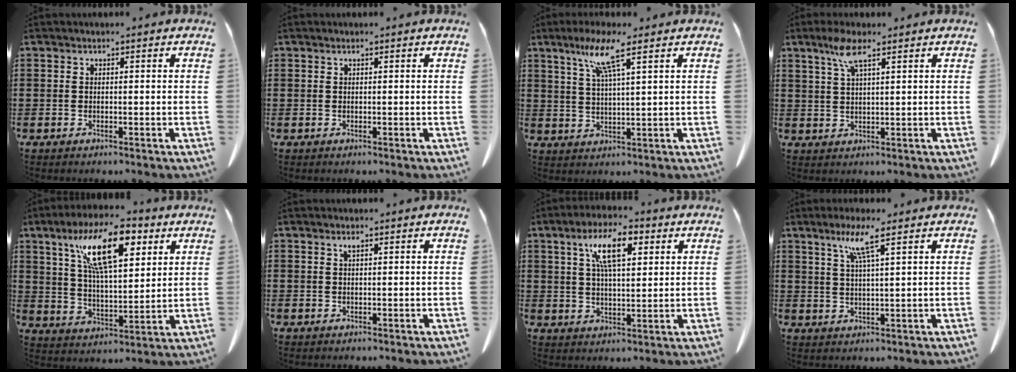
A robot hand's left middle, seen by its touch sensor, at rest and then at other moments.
{"total": 0.0}
{"total": 7.1, "force": [4.2, 0.0, 5.7], "torque": [-0.124, 0.007, 0.070]}
{"total": 5.2, "force": [3.1, 1.0, 4.0], "torque": [-0.089, 0.006, 0.054]}
{"total": 14.8, "force": [8.0, 5.2, 11.3], "torque": [-0.215, -0.005, 0.136]}
{"total": 0.8, "force": [0.4, 0.1, 0.7], "torque": [-0.015, 0.002, 0.008]}
{"total": 9.2, "force": [4.4, 3.2, 7.5], "torque": [-0.148, 0.010, 0.072]}
{"total": 5.7, "force": [3.4, -0.1, 4.6], "torque": [-0.099, 0.005, 0.057]}